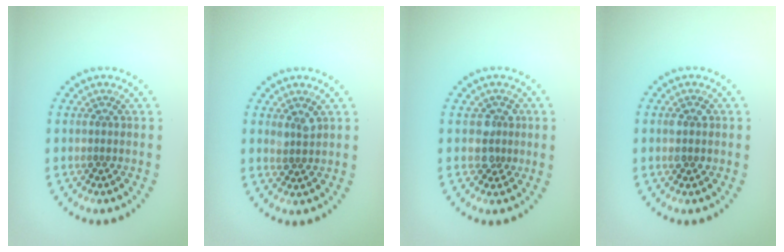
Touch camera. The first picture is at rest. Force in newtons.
{"total": 1.2, "press": 1.0, "slide": 0.6}
{"total": 1.8, "press": 1.5, "slide": 1.1}
{"total": 1.2, "press": 1.2, "slide": 0.1}